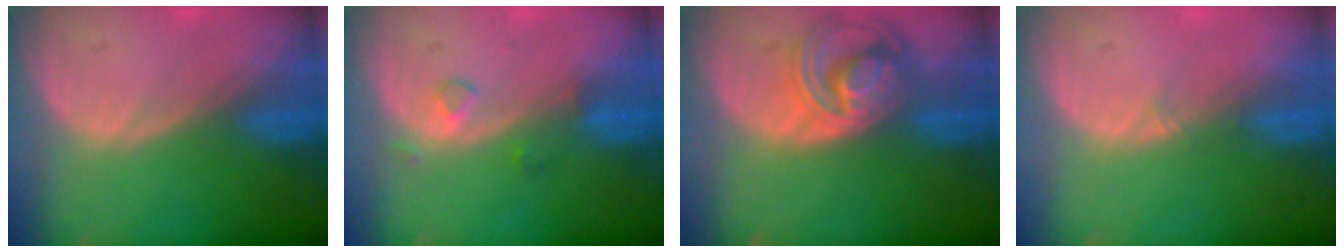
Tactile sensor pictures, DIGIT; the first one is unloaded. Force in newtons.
{"total": 1.8, "press": 1.8, "slide": 0.1}
{"total": 8.5, "press": 7.4, "slide": 4.3}
{"total": 0.9, "press": 0.5, "slide": 0.7}